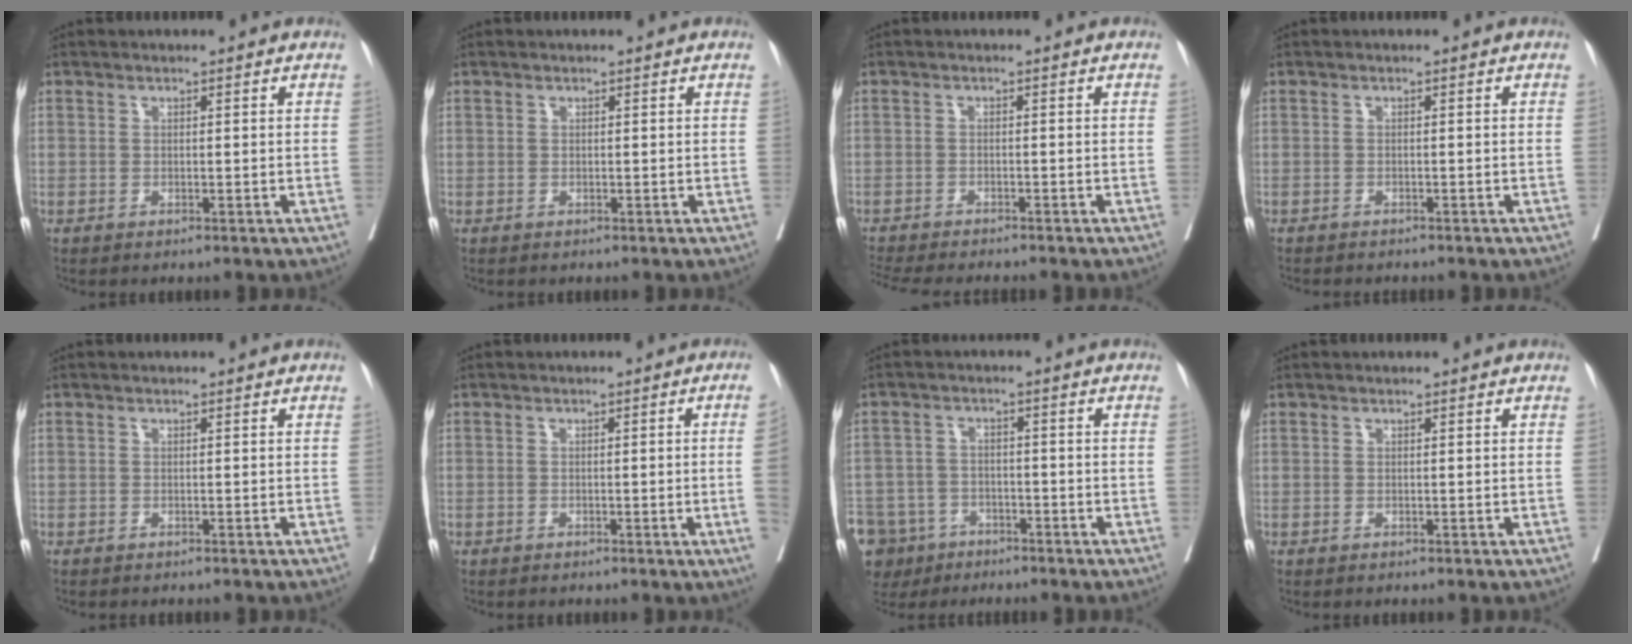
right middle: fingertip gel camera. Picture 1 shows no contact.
{"total": 0.0}
{"total": 10.3, "force": [-9.2, 1.3, 4.3], "torque": [-0.064, -0.017, -0.133]}
{"total": 3.9, "force": [-3.5, 0.9, 1.5], "torque": [-0.021, -0.006, -0.045]}
{"total": 0.8, "force": [-0.7, 0.2, 0.2], "torque": [-0.008, -0.001, -0.012]}
{"total": 3.2, "force": [-0.7, -0.8, 3.0], "torque": [-0.039, -0.001, -0.009]}
{"total": 14.4, "force": [-8.6, 10.7, 4.3], "torque": [-0.142, -0.004, -0.130]}
{"total": 0.0}